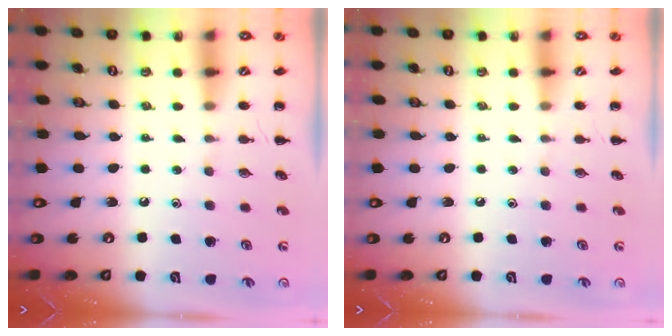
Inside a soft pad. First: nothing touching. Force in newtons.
{"total": 0.0}